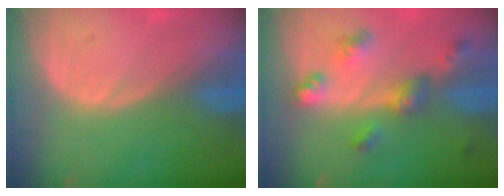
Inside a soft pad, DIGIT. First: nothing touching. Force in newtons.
{"total": 6.7, "press": 5.8, "slide": 3.3}